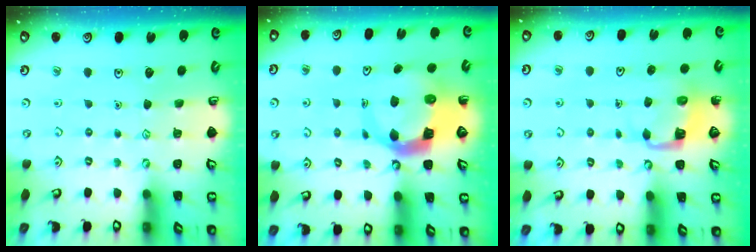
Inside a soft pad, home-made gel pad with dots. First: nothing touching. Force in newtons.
{"total": 7.3, "press": 7.3, "slide": 0.9}
{"total": 4.3, "press": 4.3, "slide": 0.1}